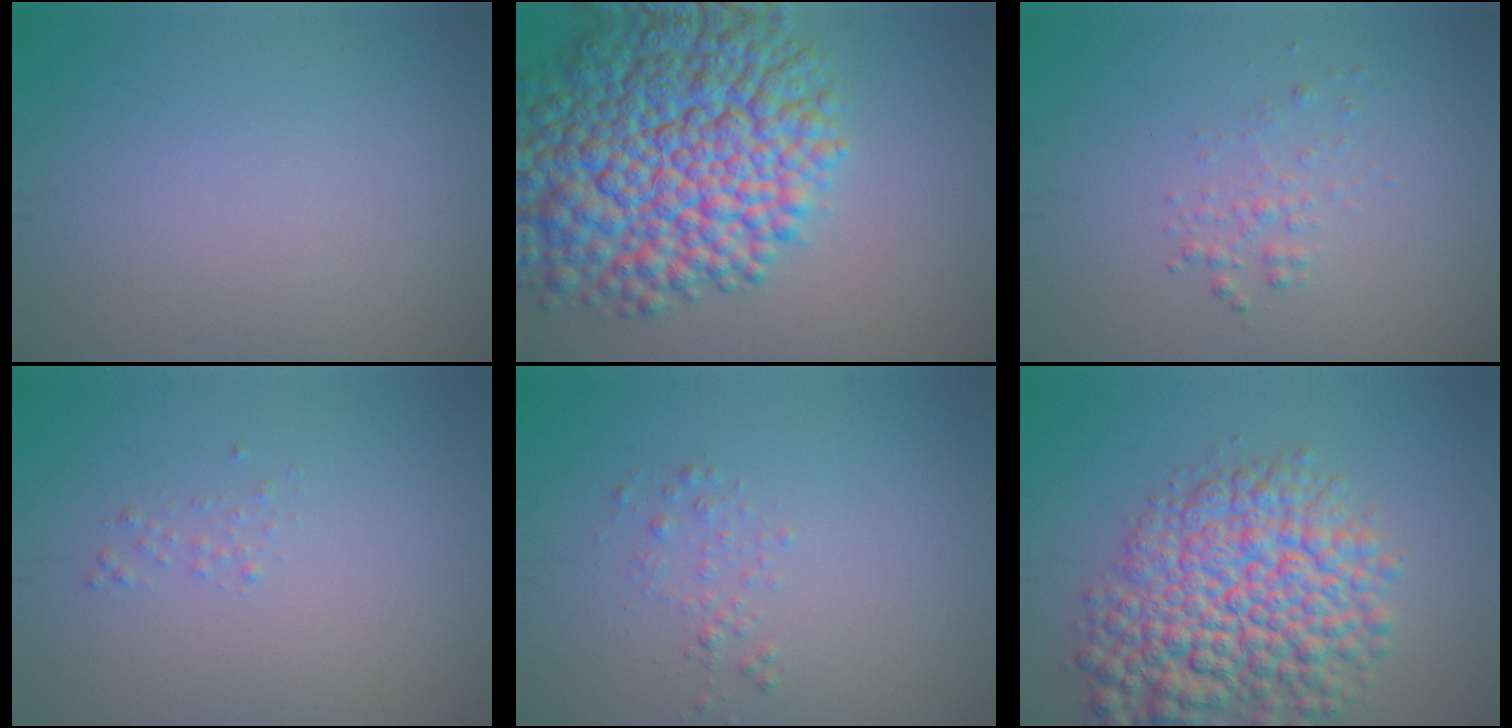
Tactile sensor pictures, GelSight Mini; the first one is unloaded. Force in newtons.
{"total": 14.1, "press": 14.1, "slide": 0.3}
{"total": 1.4, "press": 1.4, "slide": 0.0}
{"total": 0.6, "press": 0.6, "slide": 0.0}
{"total": 1.1, "press": 1.1, "slide": 0.1}
{"total": 10.0, "press": 10.0, "slide": 0.3}